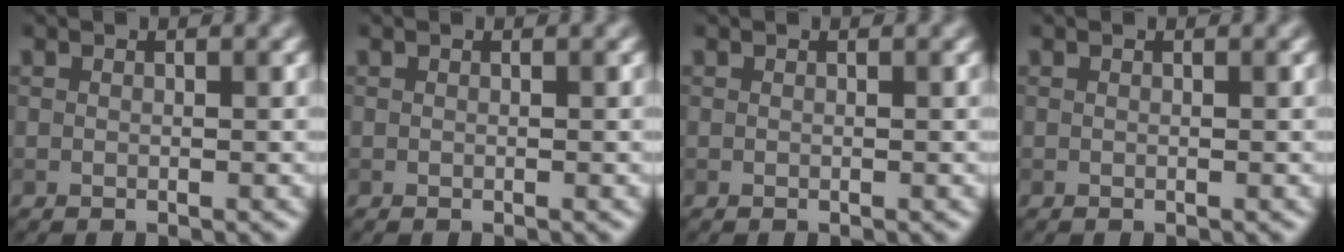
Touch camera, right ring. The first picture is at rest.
{"total": 0.0}
{"total": 0.0}
{"total": 0.0}